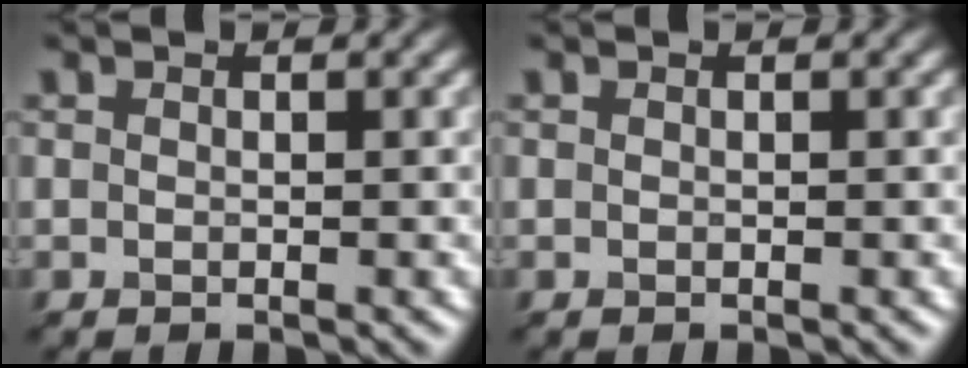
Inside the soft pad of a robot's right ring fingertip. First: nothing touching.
{"total": 0.0}